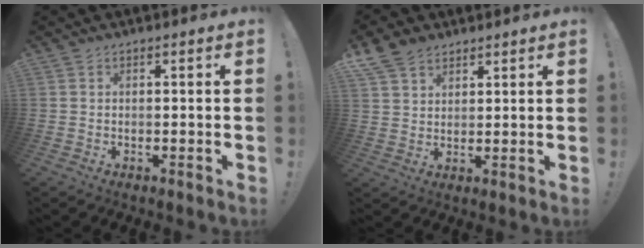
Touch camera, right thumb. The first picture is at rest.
{"total": 7.5, "force": [5.3, 4.7, 2.5], "torque": [-0.049, -0.021, 0.106]}